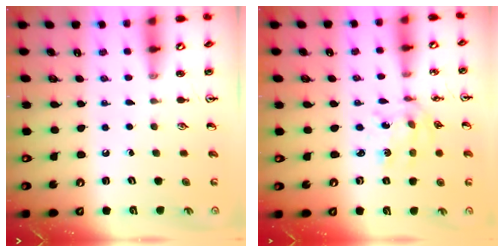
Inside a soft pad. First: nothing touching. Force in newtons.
{"total": 4.3, "press": 4.0, "slide": 1.7}